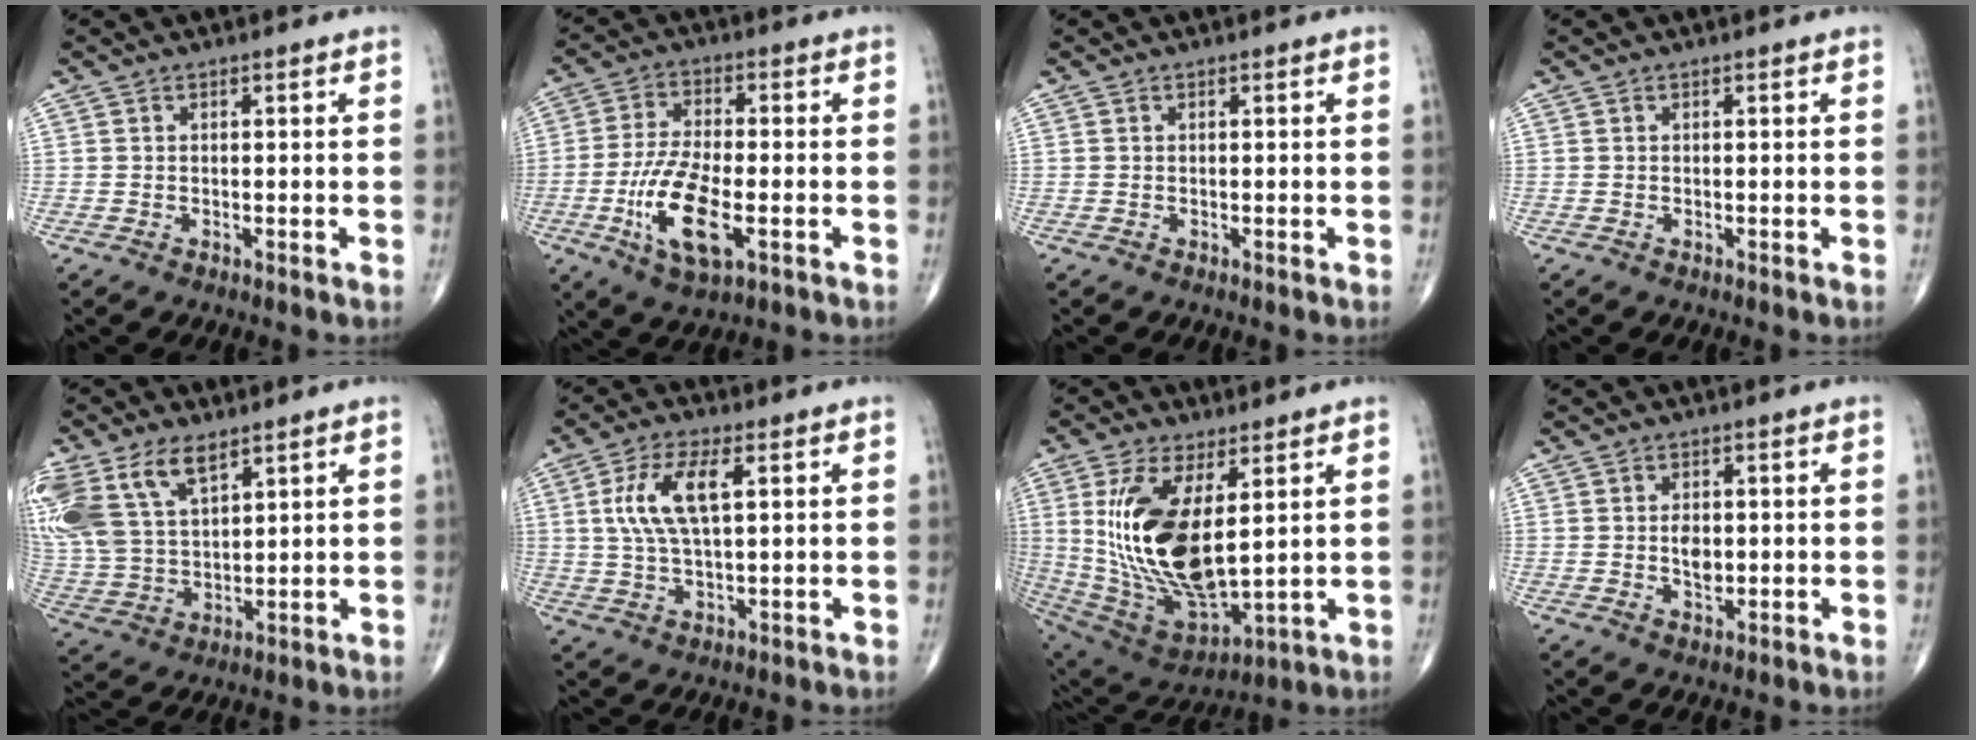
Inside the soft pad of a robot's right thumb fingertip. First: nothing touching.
{"total": 12.3, "force": [-3.7, 4.7, 10.8], "torque": [-0.214, 0.003, -0.066]}
{"total": 0.0}
{"total": 0.0}
{"total": 18.6, "force": [9.6, 10.4, 12.0], "torque": [-0.277, -0.006, 0.195]}
{"total": 9.6, "force": [2.4, 3.7, 8.5], "torque": [-0.182, 0.003, 0.048]}
{"total": 20.9, "force": [3.9, 9.4, 18.2], "torque": [-0.361, -0.029, 0.092]}
{"total": 3.5, "force": [0.1, 2.2, 2.7], "torque": [-0.037, -0.003, 0.005]}